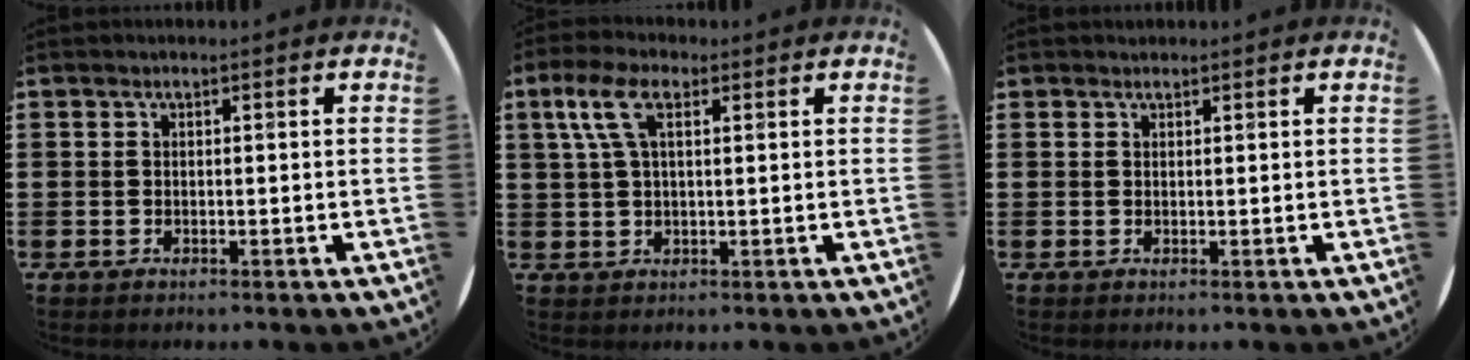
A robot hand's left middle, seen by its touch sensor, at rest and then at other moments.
{"total": 5.5, "force": [2.6, 2.2, 4.3], "torque": [-0.093, 0.012, 0.044]}
{"total": 0.5, "force": [0.5, 0.2, -0.1], "torque": [0.003, 0.005, 0.009]}